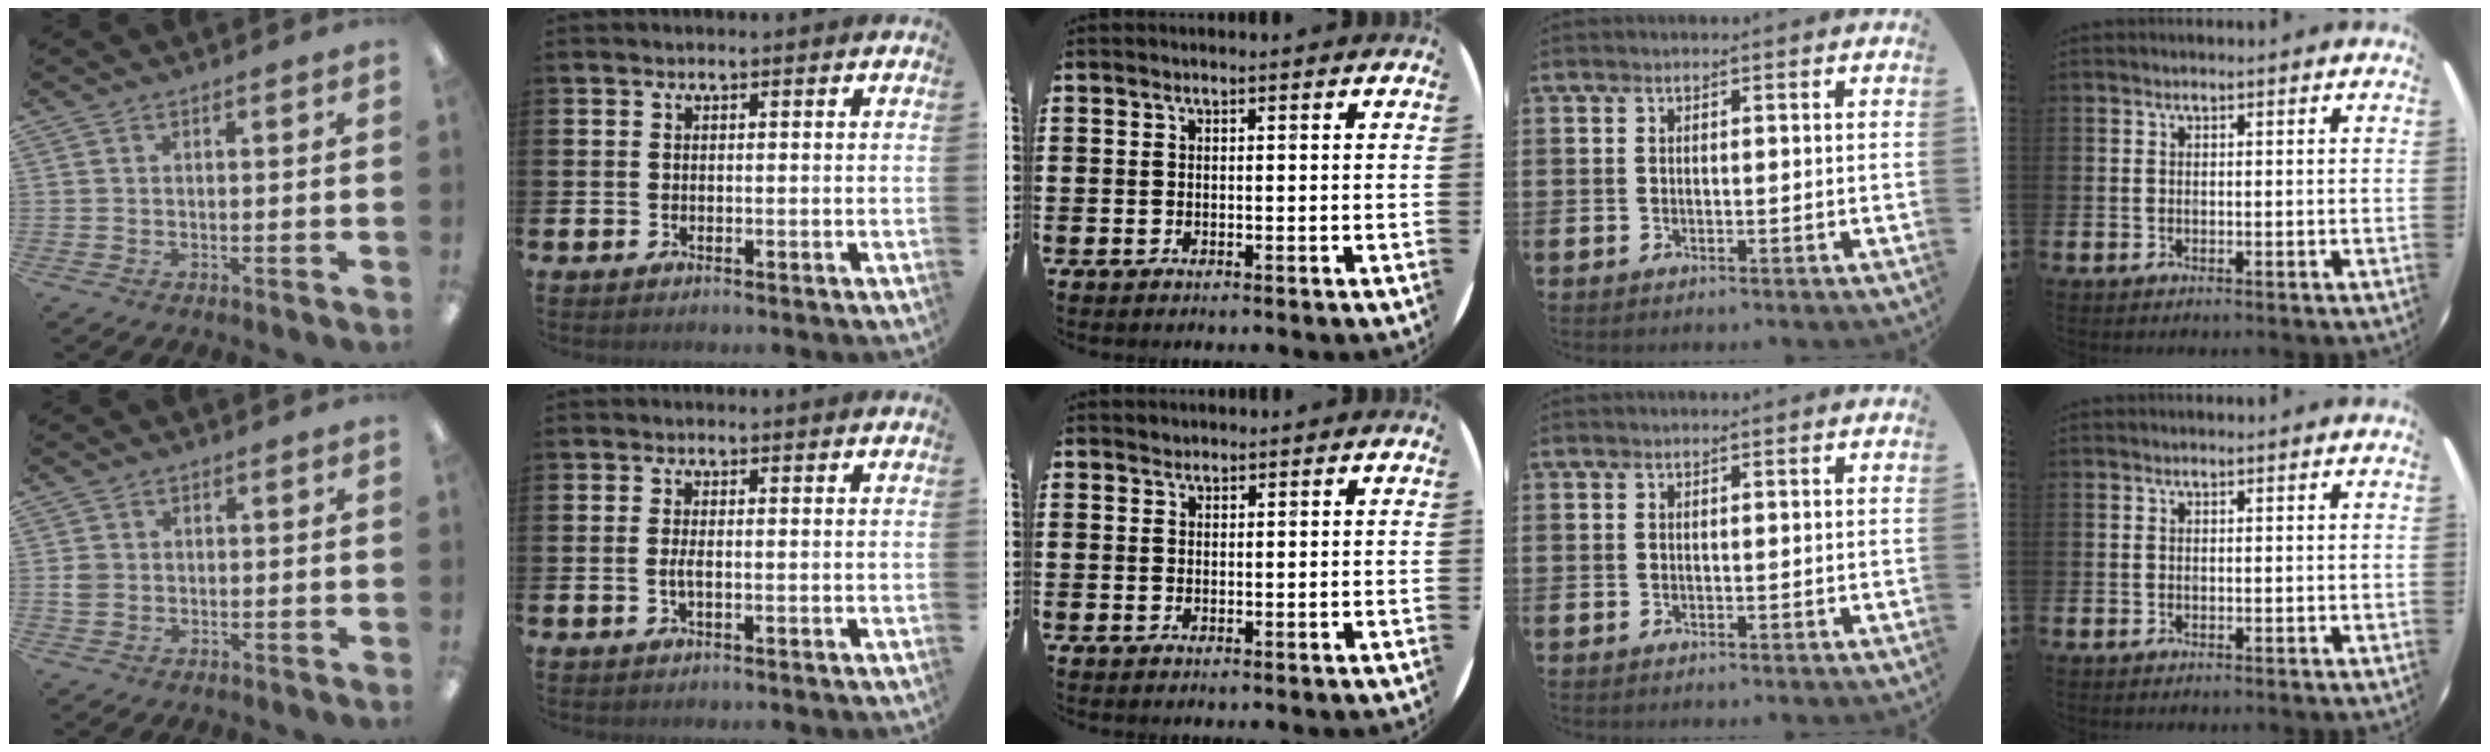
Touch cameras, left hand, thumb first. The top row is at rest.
{"thumb": {"total": 2.3, "force": [-0.1, 2.1, 1.0], "torque": [-0.012, 0.001, -0.004]}, "index": {"total": 1.3, "force": [-0.3, 0.2, 1.3], "torque": [-0.031, 0.002, -0.005]}, "middle": {"total": 0.7, "force": [0.7, 0.2, -0.1], "torque": [0.002, 0.003, 0.013]}}